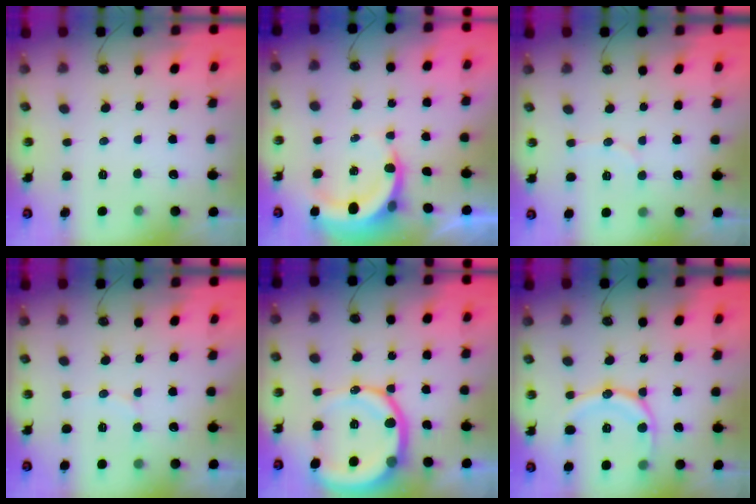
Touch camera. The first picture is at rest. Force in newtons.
{"total": 5.6, "press": 5.6, "slide": 0.6}
{"total": 5.5, "press": 5.4, "slide": 0.8}
{"total": 5.5, "press": 5.4, "slide": 1.1}
{"total": 16.8, "press": 16.6, "slide": 2.4}
{"total": 13.4, "press": 13.3, "slide": 1.5}